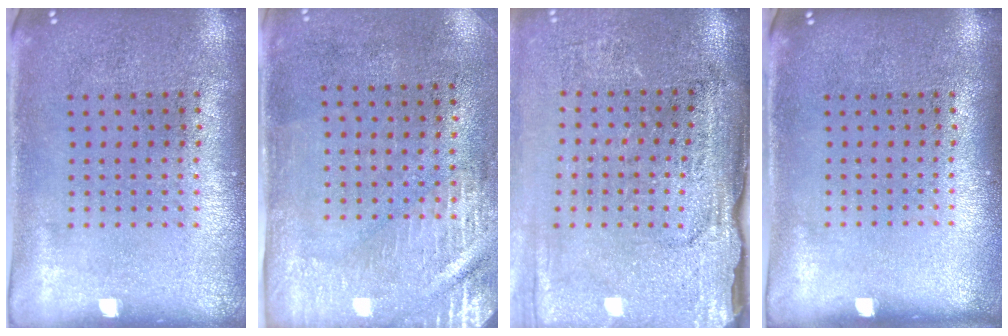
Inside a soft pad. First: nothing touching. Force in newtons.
{"total": 2.9, "press": 2.5, "slide": 1.5}
{"total": 3.7, "press": 3.2, "slide": 1.9}
{"total": 0.0}